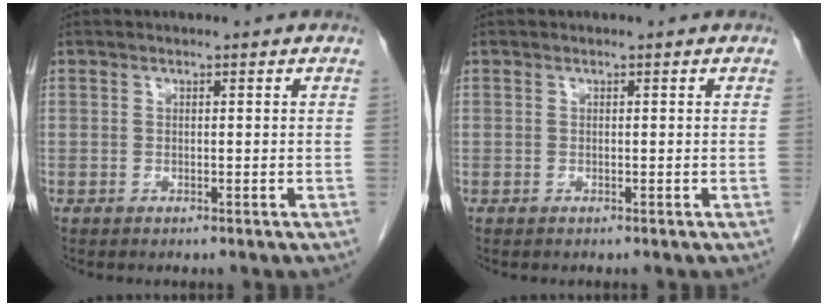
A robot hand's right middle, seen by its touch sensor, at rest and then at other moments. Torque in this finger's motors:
{"motor_torque": [-0.05, -0.03, -0.01, -0.01]}